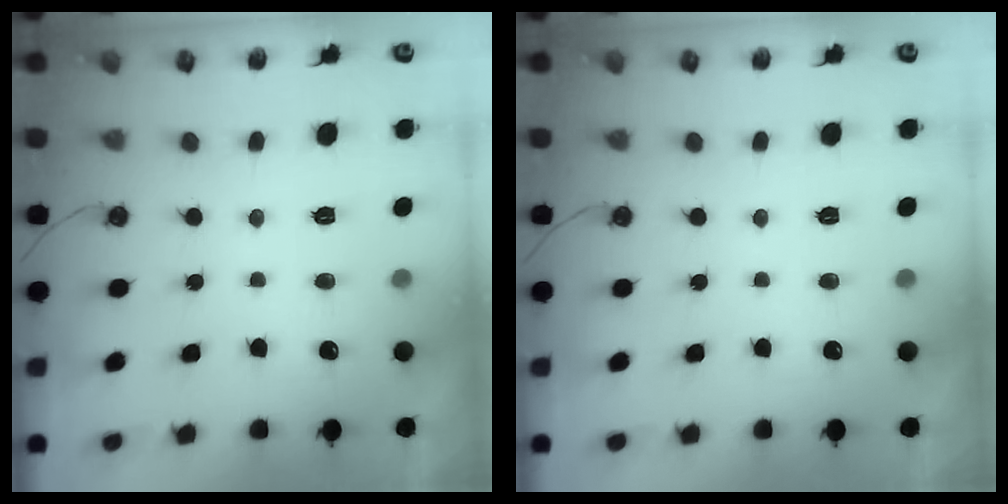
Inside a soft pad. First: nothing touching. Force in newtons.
{"total": 0.0}